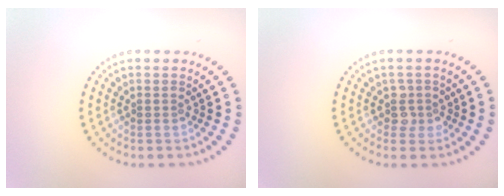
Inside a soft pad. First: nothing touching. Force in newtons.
{"total": 1.6, "press": 1.3, "slide": 1.0}